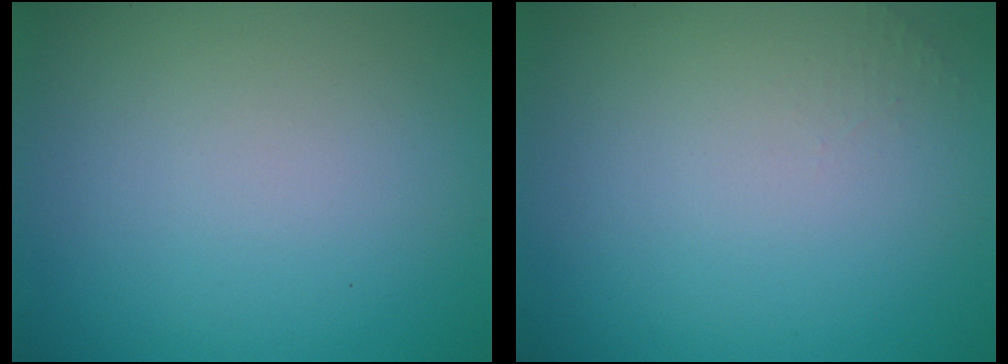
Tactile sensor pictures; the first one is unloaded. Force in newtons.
{"total": 0.7, "press": 0.7, "slide": 0.1}